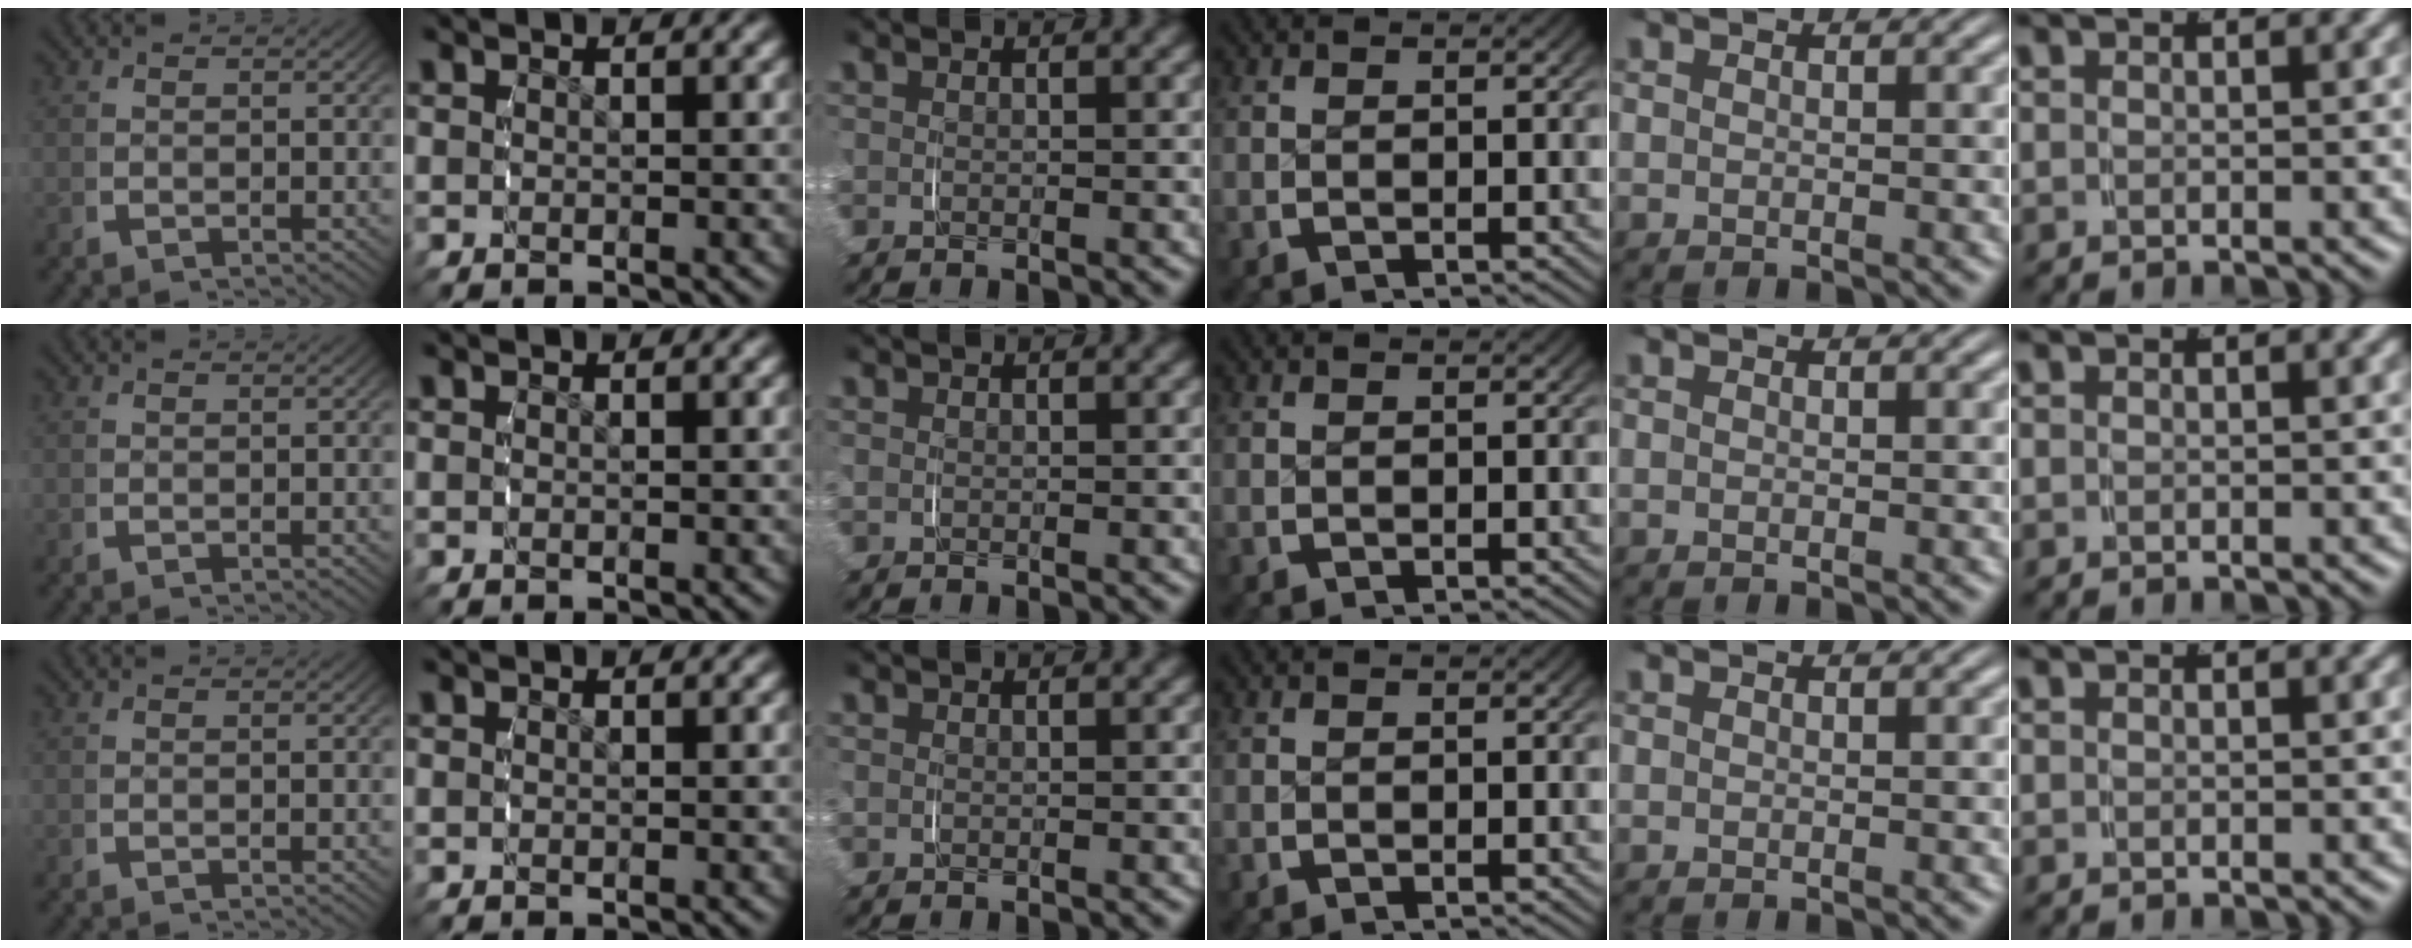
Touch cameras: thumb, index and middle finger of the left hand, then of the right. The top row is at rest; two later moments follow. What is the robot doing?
{"motion": "grasp_and_lifting", "object": "paper towel"}